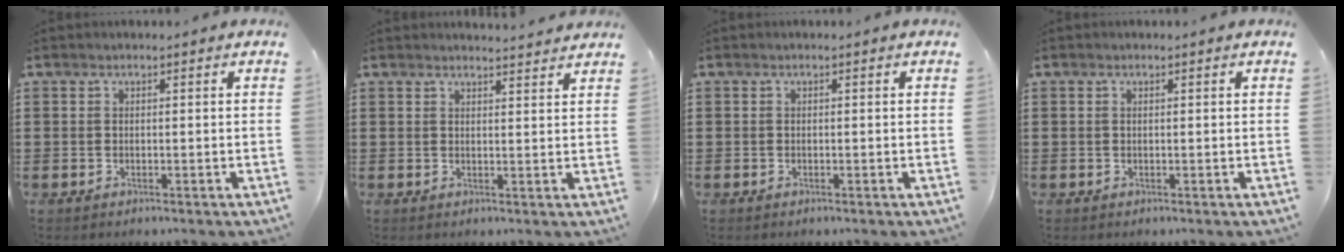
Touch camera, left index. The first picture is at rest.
{"total": 2.3, "force": [2.3, 0.0, 0.1], "torque": [-0.009, -0.007, 0.043]}
{"total": 0.0}
{"total": 0.0}